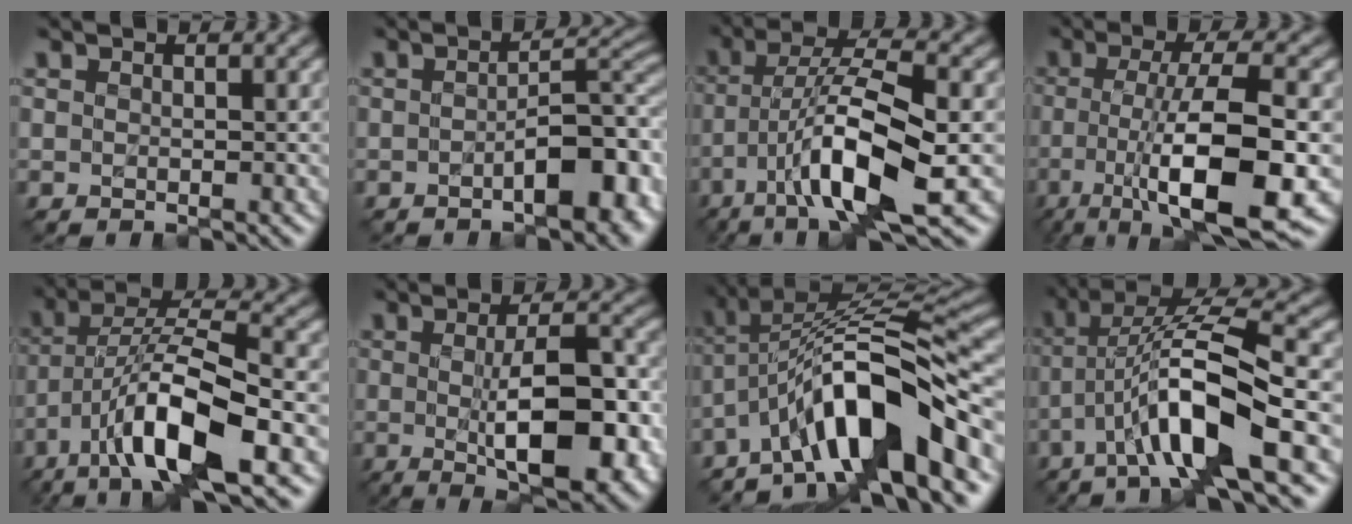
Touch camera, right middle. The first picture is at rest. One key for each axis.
{"total": 6.7, "fx": -2.2, "fy": 2.7, "fz": 5.7, "tx": -0.076, "ty": 0.011, "tz": -0.036}
{"total": 9.8, "fx": -3.7, "fy": 2.2, "fz": 8.8, "tx": -0.158, "ty": 0.009, "tz": -0.071}
{"total": 11.4, "fx": -3.1, "fy": 2.8, "fz": 10.6, "tx": -0.174, "ty": -0.001, "tz": -0.050}
{"total": 10.5, "fx": -4.9, "fy": 2.6, "fz": 8.9, "tx": -0.157, "ty": 0.013, "tz": -0.091}
{"total": 9.3, "fx": -1.0, "fy": 2.9, "fz": 8.8, "tx": -0.131, "ty": -0.008, "tz": -0.013}
{"total": 10.8, "fx": -5.3, "fy": 2.8, "fz": 9.0, "tx": -0.143, "ty": 0.020, "tz": -0.100}
{"total": 9.7, "fx": -3.2, "fy": 2.1, "fz": 8.9, "tx": -0.169, "ty": 0.014, "tz": -0.064}